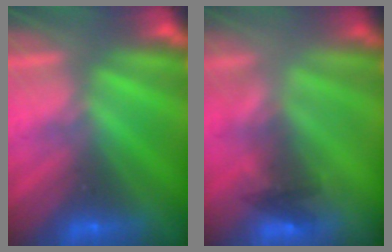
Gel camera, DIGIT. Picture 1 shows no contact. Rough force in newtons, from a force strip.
{"total": 2.3}